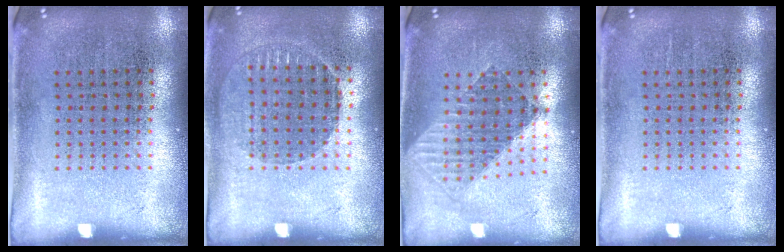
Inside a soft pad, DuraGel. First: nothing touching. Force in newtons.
{"total": 1.0, "press": 1.0, "slide": 0.2}
{"total": 1.5, "press": 1.3, "slide": 0.8}
{"total": 0.0}